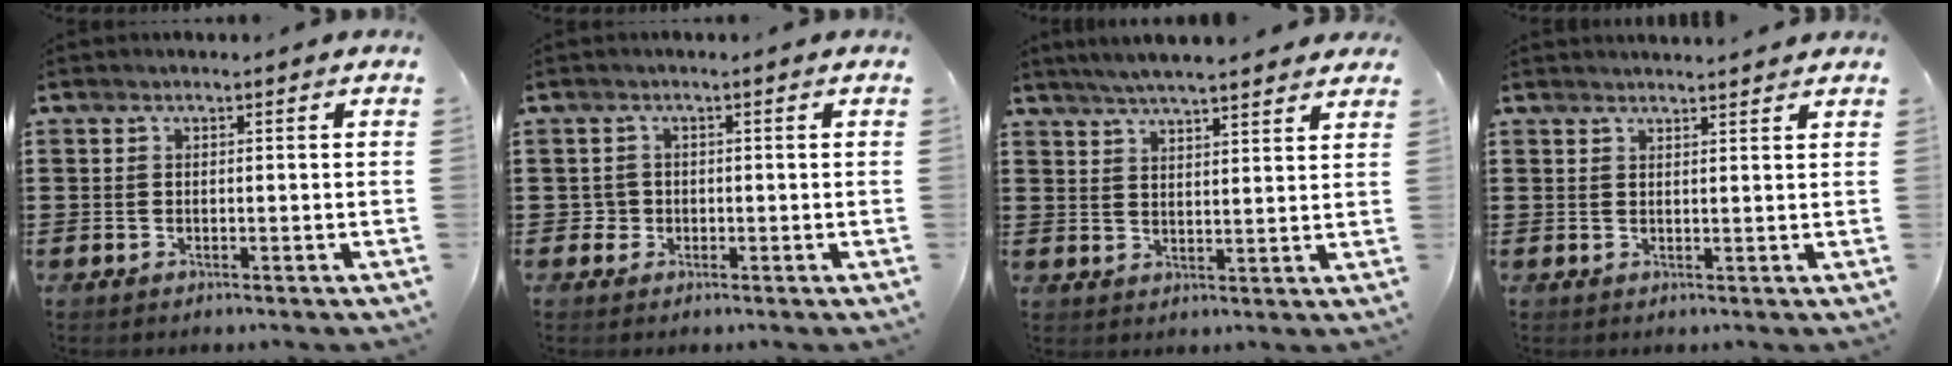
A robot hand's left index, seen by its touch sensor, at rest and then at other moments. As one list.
[{"total": 1.6, "force": [-0.3, 1.5, 0.1], "torque": [-0.008, 0.005, -0.010]}, {"total": 4.5, "force": [4.3, 0.0, 1.4], "torque": [-0.041, -0.014, 0.076]}, {"total": 1.6, "force": [1.6, -0.2, 0.1], "torque": [-0.006, 0.000, 0.031]}]